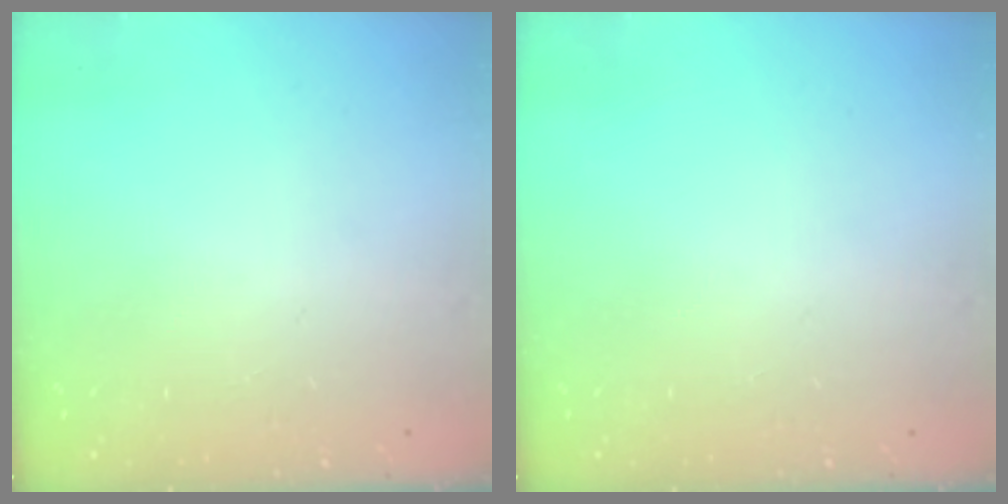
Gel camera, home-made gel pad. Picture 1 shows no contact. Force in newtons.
{"total": 0.0}